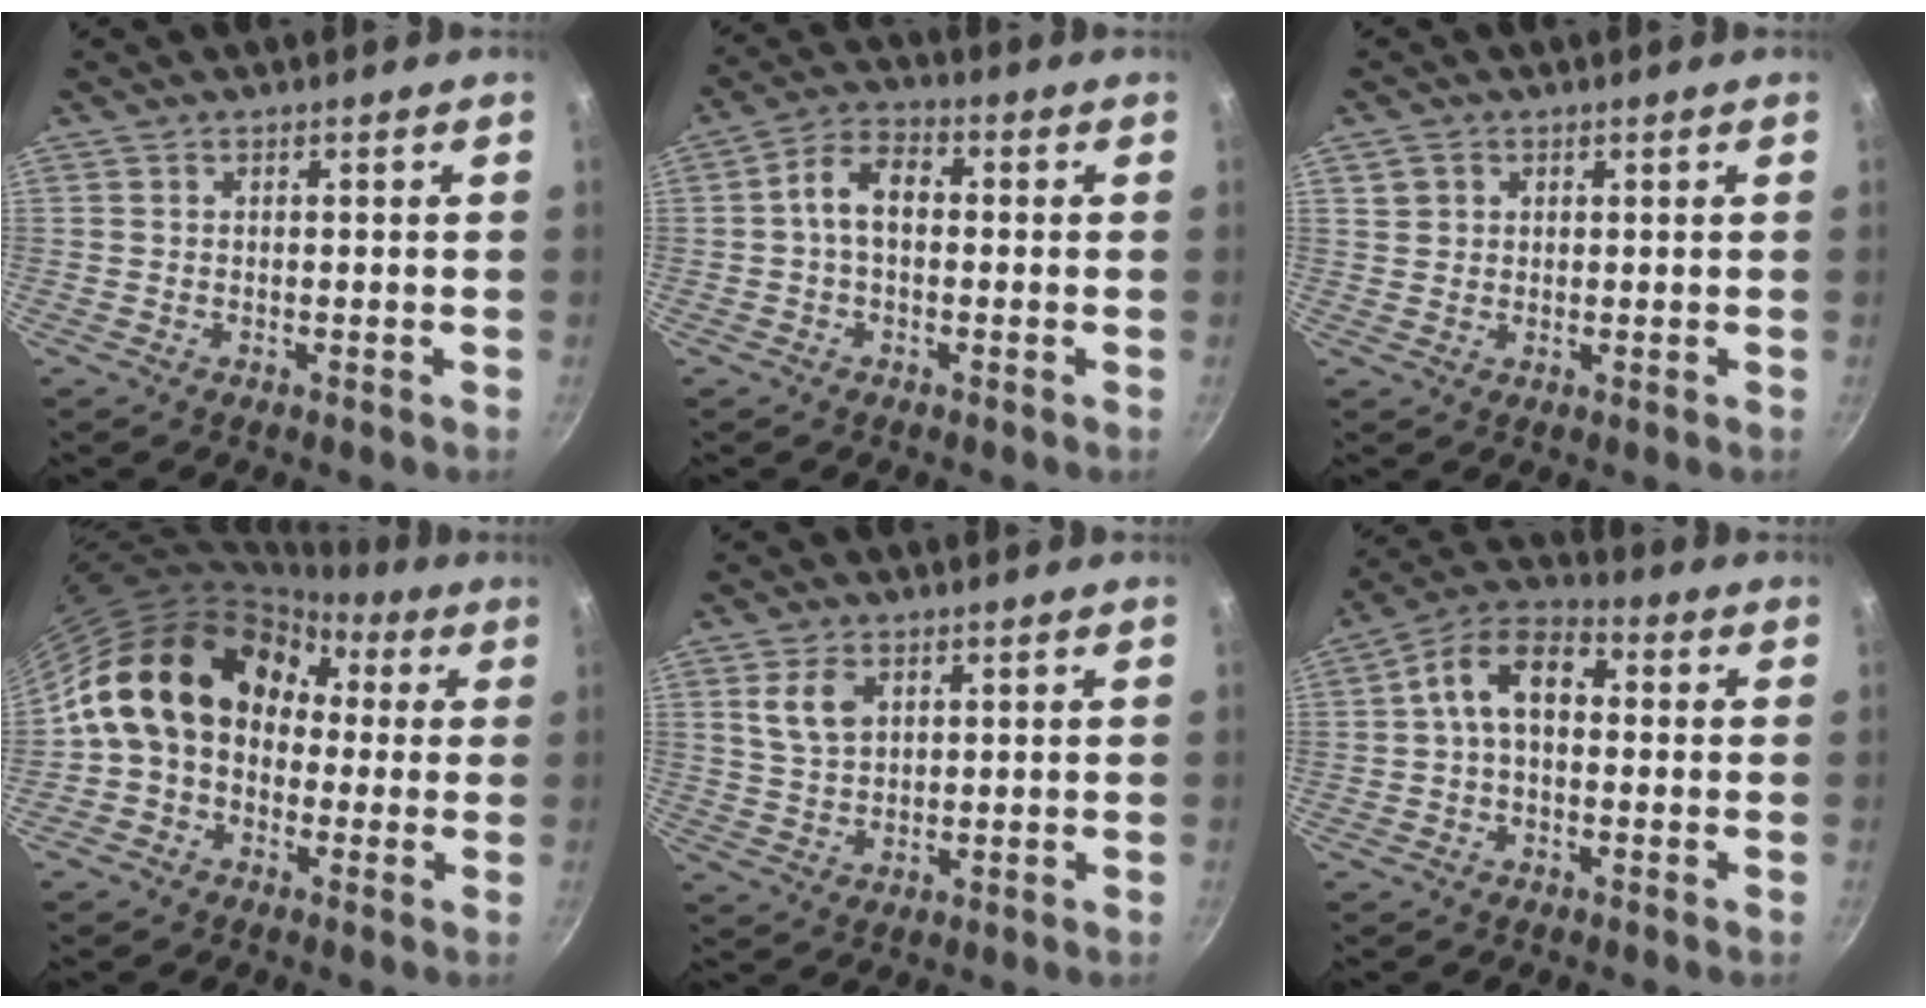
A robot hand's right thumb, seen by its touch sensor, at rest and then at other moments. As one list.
[{"total": 7.1, "force": [0.1, 4.5, 5.4], "torque": [-0.087, 0.026, -0.011]}, {"total": 2.8, "force": [1.0, 2.4, 0.8], "torque": [-0.003, 0.006, 0.019]}, {"total": 16.2, "force": [1.2, 12.6, 10.0], "torque": [-0.134, 0.055, 0.004]}, {"total": 5.9, "force": [2.3, 3.8, 3.9], "torque": [-0.065, -0.005, 0.048]}, {"total": 10.1, "force": [0.8, 6.4, 7.8], "torque": [-0.118, 0.035, -0.005]}]